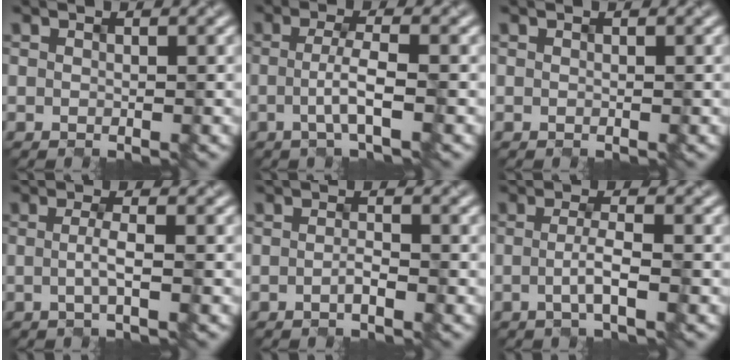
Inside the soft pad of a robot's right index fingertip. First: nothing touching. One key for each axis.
{"total": 2.9, "fx": -0.9, "fy": 0.4, "fz": 2.7, "tx": -0.051, "ty": -0.004, "tz": -0.014}
{"total": 0.0}
{"total": 1.8, "fx": -0.6, "fy": 0.2, "fz": 1.6, "tx": -0.032, "ty": -0.001, "tz": -0.010}
{"total": 1.1, "fx": -0.7, "fy": 0.0, "fz": 0.8, "tx": -0.017, "ty": -0.001, "tz": -0.015}
{"total": 2.3, "fx": -0.8, "fy": 0.3, "fz": 2.1, "tx": -0.041, "ty": -0.003, "tz": -0.014}